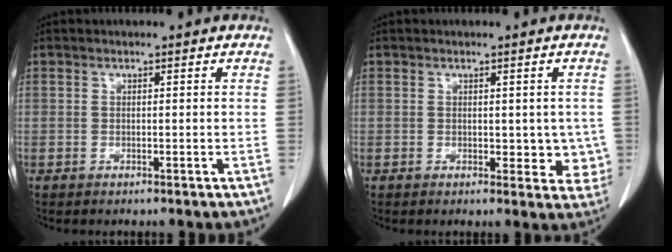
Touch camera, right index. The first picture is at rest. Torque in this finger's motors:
{"motor_torque": [0.08, 0.09, 0.09, 0.02]}